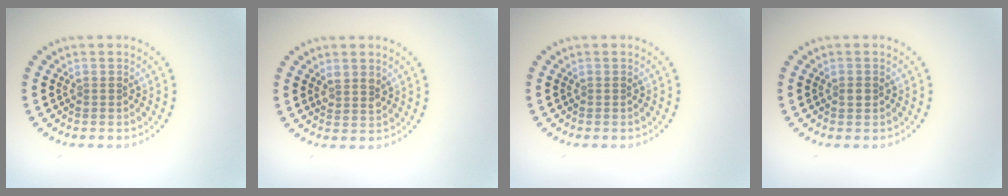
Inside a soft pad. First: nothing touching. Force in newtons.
{"total": 1.6, "press": 1.5, "slide": 0.7}
{"total": 0.0}
{"total": 0.9, "press": 0.9, "slide": 0.1}